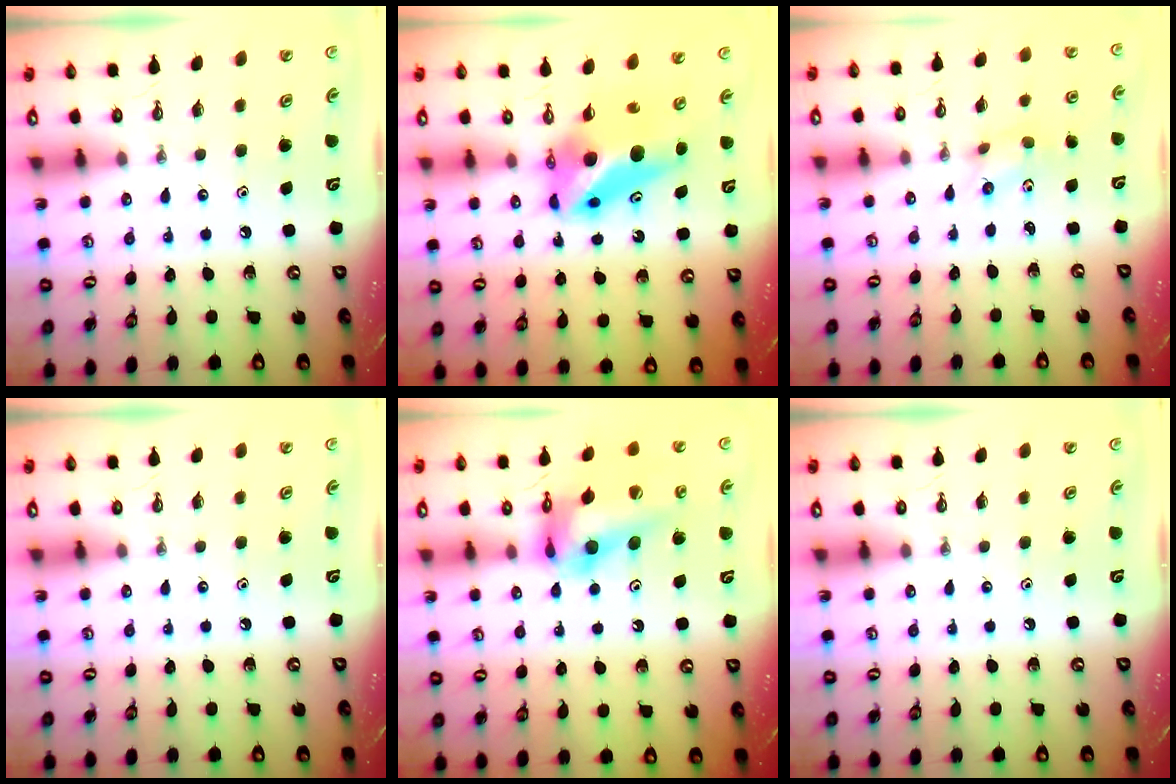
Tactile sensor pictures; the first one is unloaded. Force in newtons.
{"total": 8.1, "press": 8.1, "slide": 0.8}
{"total": 3.8, "press": 3.5, "slide": 1.5}
{"total": 0.0}
{"total": 16.7, "press": 16.7, "slide": 1.4}
{"total": 0.0}